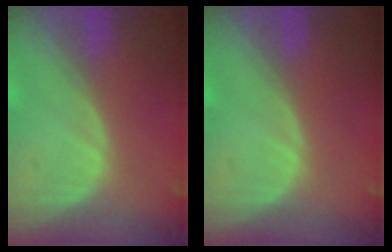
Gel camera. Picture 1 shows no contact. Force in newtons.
{"total": 0.0}